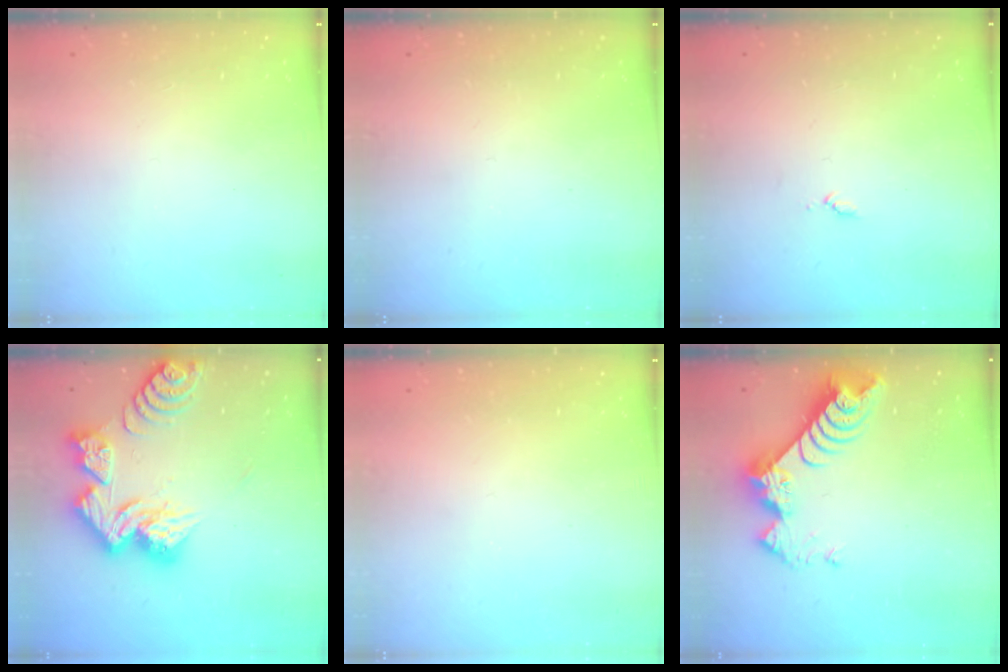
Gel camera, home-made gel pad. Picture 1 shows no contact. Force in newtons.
{"total": 0.0}
{"total": 3.6, "press": 3.6, "slide": 0.4}
{"total": 16.4, "press": 16.4, "slide": 1.5}
{"total": 0.0}
{"total": 9.3, "press": 9.3, "slide": 0.8}